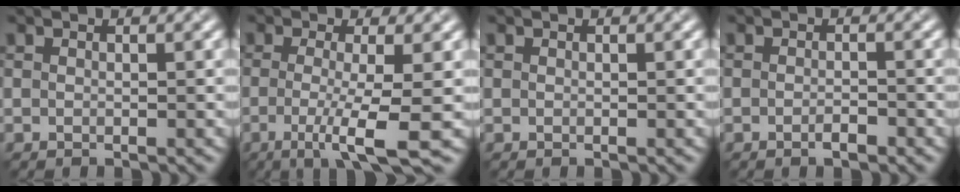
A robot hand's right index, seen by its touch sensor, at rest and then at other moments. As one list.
[{"total": 5.4, "force": [-1.6, 0.9, 5.0], "torque": [-0.092, -0.010, -0.020]}, {"total": 0.0}, {"total": 1.2, "force": [-1.0, 0.0, 0.6], "torque": [-0.013, 0.003, -0.011]}]